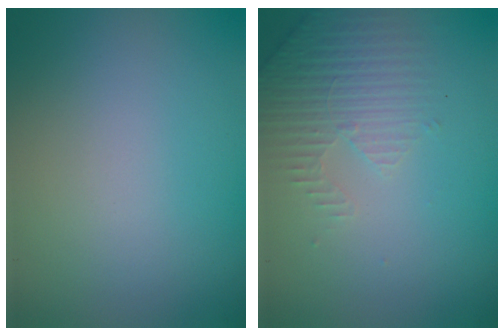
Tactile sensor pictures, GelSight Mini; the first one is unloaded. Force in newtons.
{"total": 3.1, "press": 3.1, "slide": 0.7}